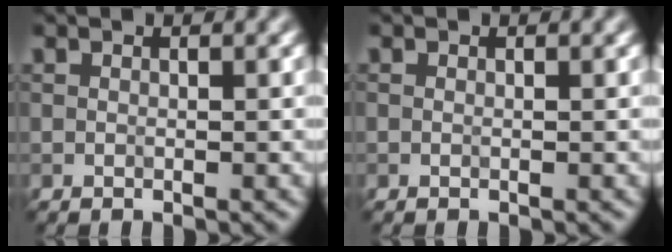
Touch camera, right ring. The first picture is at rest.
{"total": 0.0}